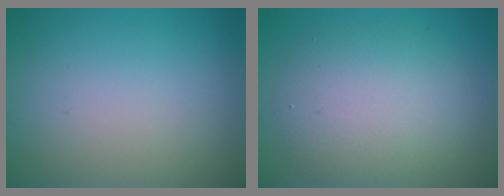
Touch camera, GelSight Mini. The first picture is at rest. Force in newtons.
{"total": 5.7, "press": 5.7, "slide": 0.1}